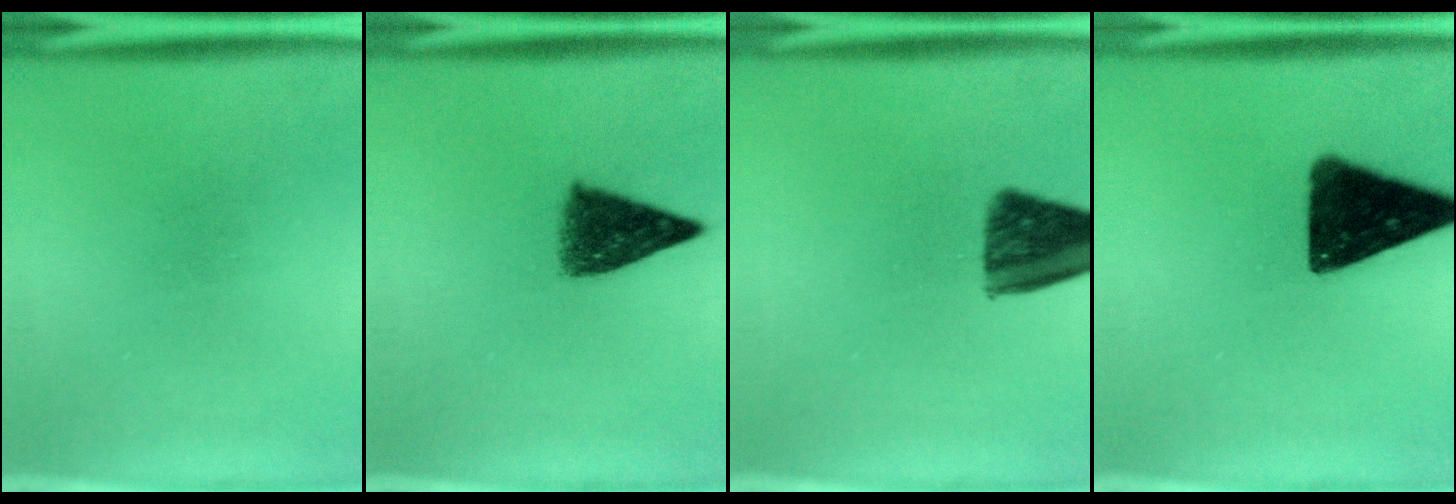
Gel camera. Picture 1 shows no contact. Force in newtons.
{"total": 7.3}
{"total": 10.3}
{"total": 14.3}